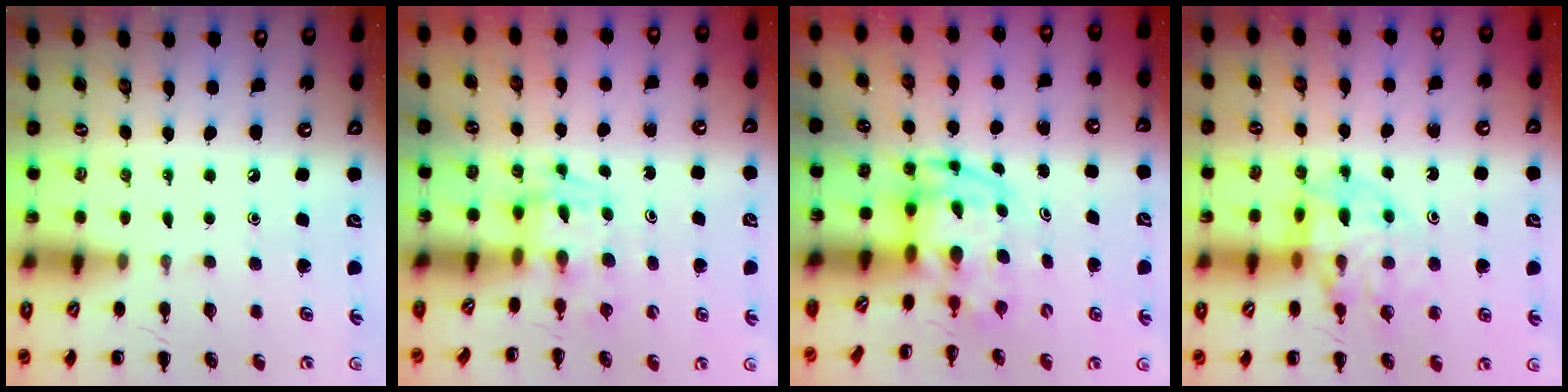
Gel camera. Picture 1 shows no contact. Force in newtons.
{"total": 2.9, "press": 2.9, "slide": 0.2}
{"total": 3.8, "press": 3.7, "slide": 0.7}
{"total": 11.9, "press": 11.6, "slide": 2.8}